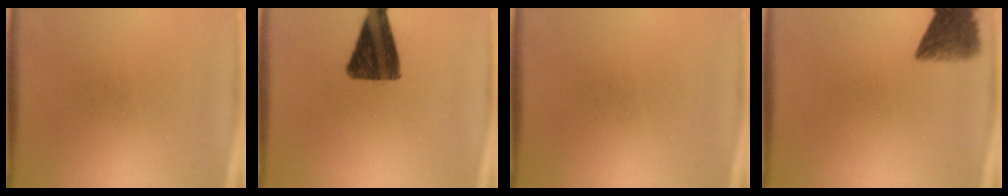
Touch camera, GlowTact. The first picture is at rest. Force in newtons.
{"total": 12.5}
{"total": 0.0}
{"total": 7.0}